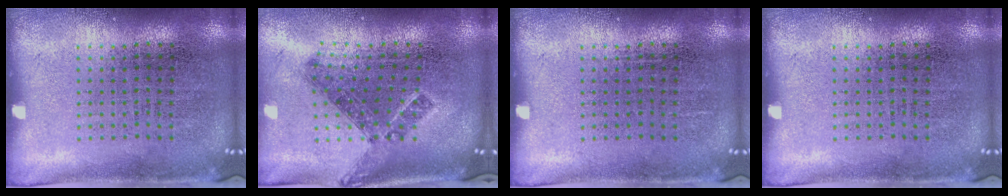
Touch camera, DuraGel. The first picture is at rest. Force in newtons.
{"total": 1.0, "press": 0.9, "slide": 0.6}
{"total": 0.0}
{"total": 0.0}